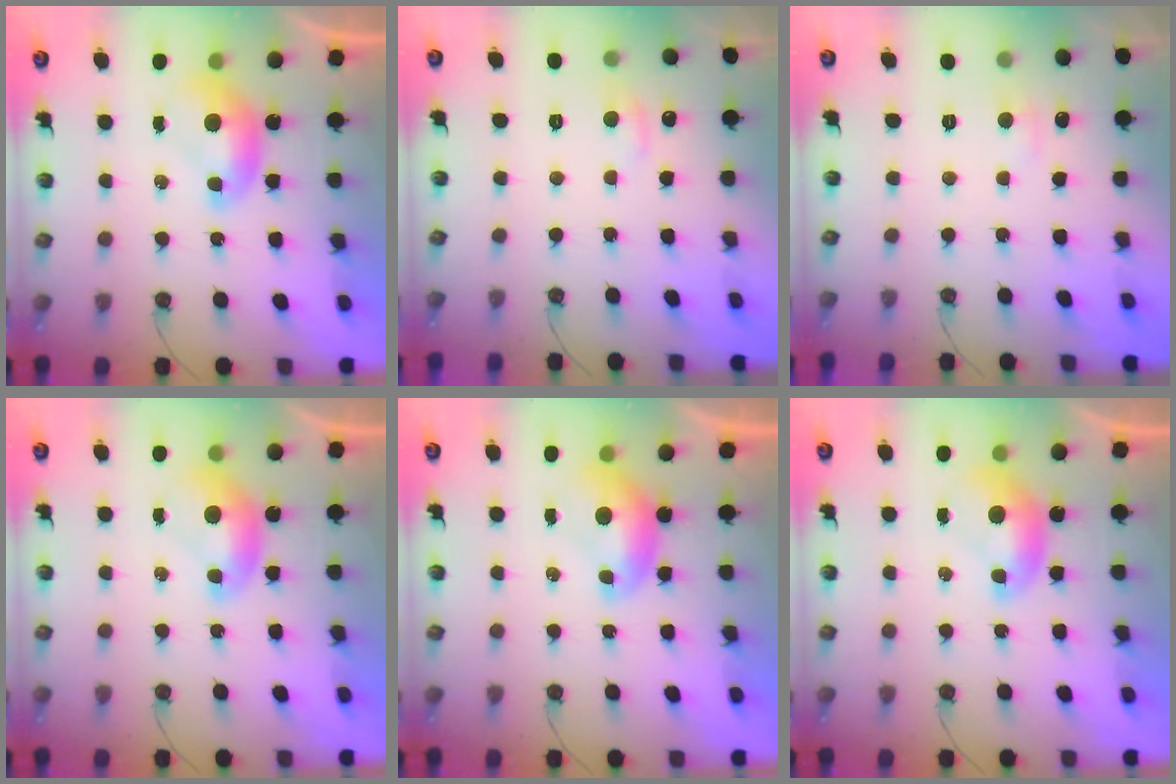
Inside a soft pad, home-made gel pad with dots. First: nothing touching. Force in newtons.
{"total": 0.9, "press": 0.4, "slide": 0.8}
{"total": 1.6, "press": 1.6, "slide": 0.4}
{"total": 0.0}
{"total": 0.6, "press": 0.6, "slide": 0.2}
{"total": 0.0}